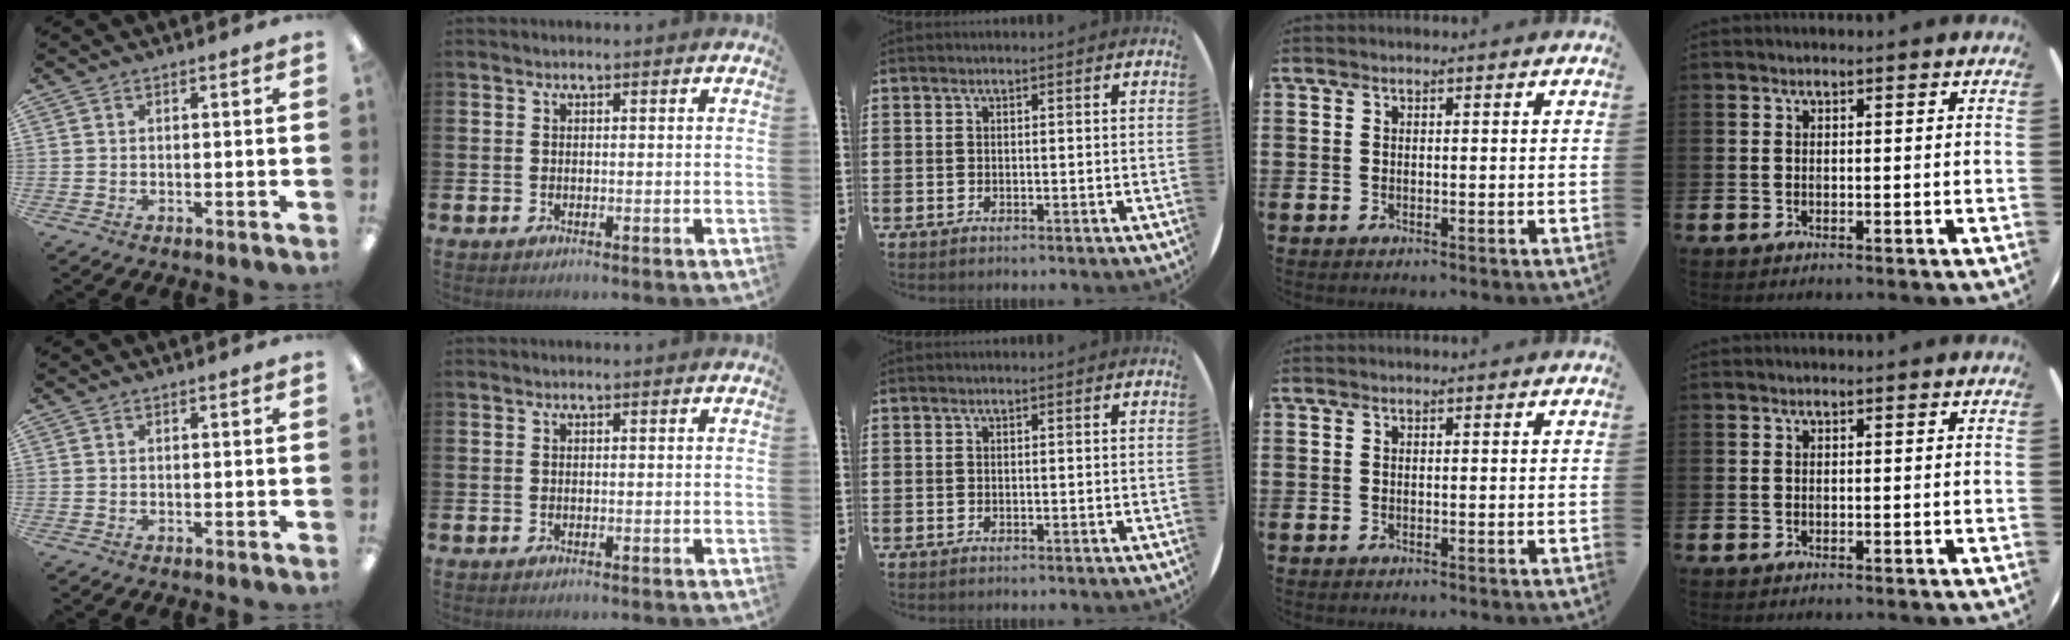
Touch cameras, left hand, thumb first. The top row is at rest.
{}